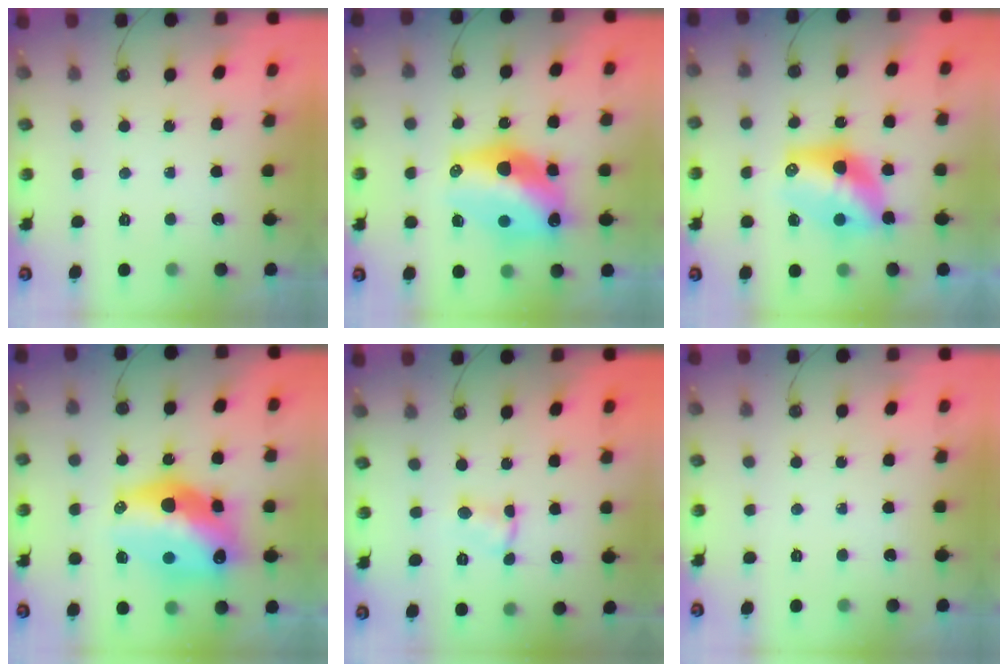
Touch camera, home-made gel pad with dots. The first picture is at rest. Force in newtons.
{"total": 16.2, "press": 16.1, "slide": 1.0}
{"total": 11.7, "press": 11.7, "slide": 0.9}
{"total": 20.1, "press": 20.0, "slide": 1.9}
{"total": 1.5, "press": 1.5, "slide": 0.2}
{"total": 0.0}